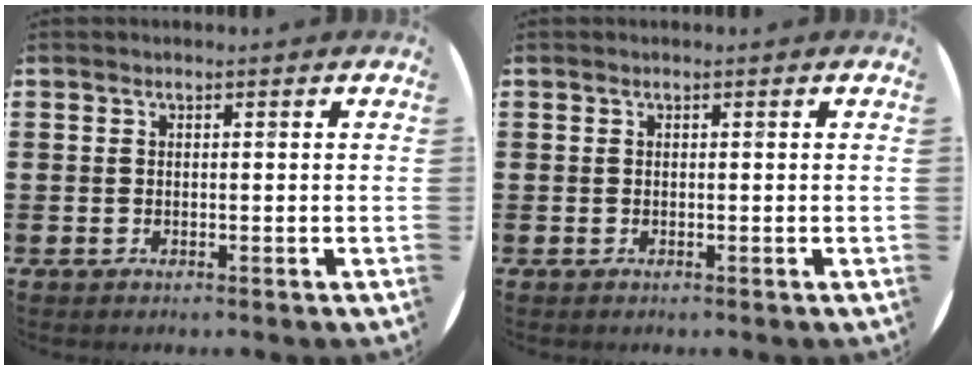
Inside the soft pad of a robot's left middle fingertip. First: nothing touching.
{"total": 0.0}